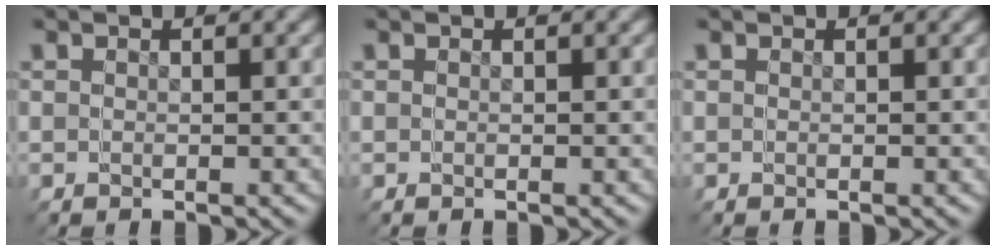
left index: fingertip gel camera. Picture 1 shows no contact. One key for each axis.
{"total": 0.0}
{"total": 0.0}